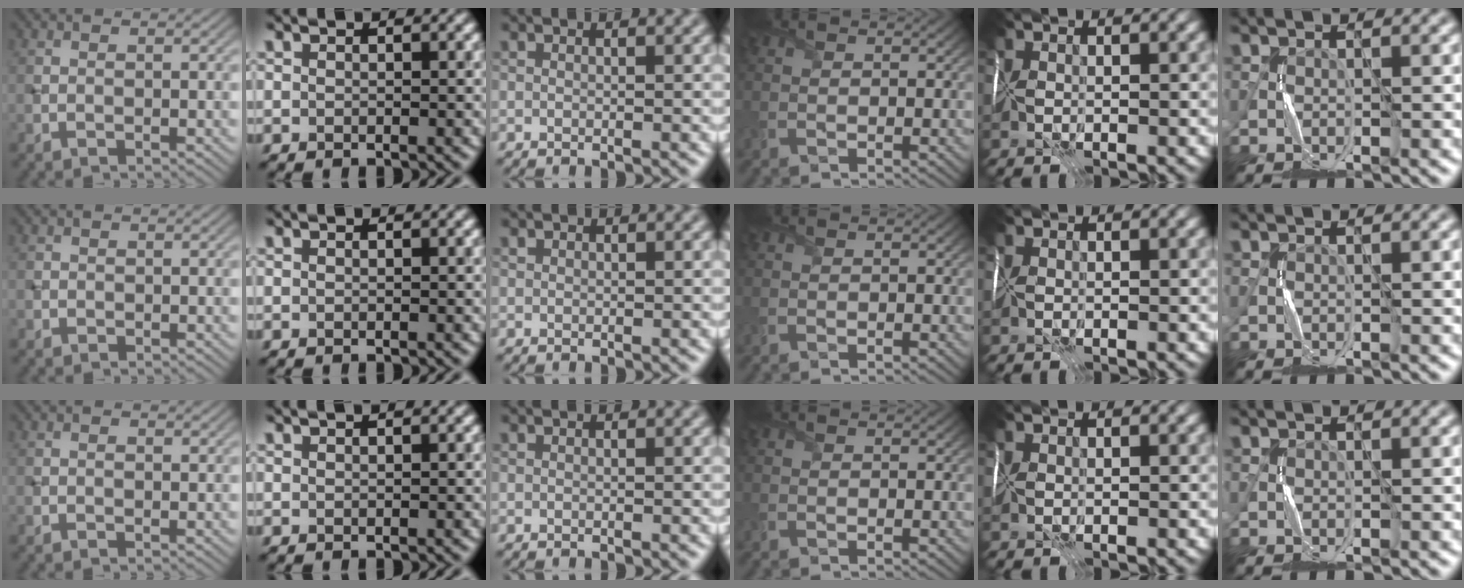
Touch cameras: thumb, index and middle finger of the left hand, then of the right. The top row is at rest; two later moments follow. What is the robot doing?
{"motion": "fold", "object": "wrapping paper"}